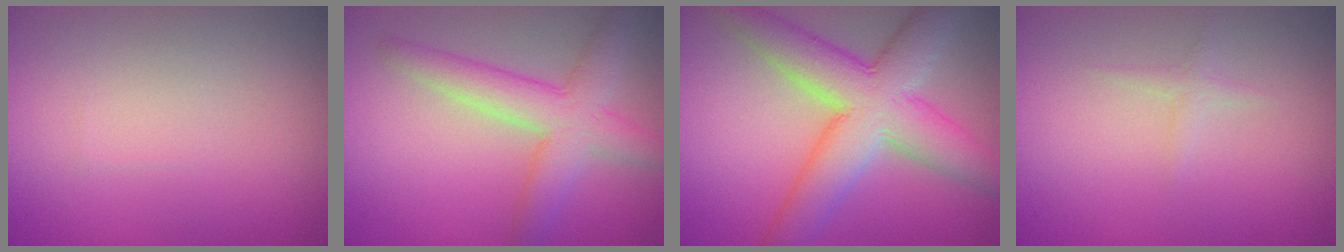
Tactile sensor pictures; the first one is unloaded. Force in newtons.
{"total": 5.2, "press": 5.2, "slide": 0.2}
{"total": 9.0, "press": 9.0, "slide": 0.3}
{"total": 0.8, "press": 0.8, "slide": 0.1}